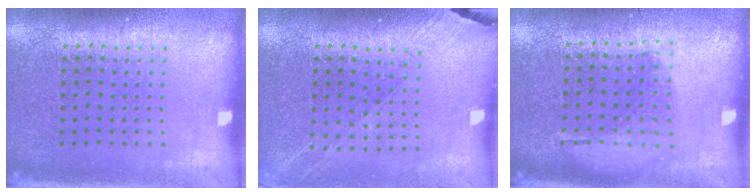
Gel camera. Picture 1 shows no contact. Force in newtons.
{"total": 1.3, "press": 1.2, "slide": 0.5}
{"total": 1.0, "press": 0.9, "slide": 0.4}